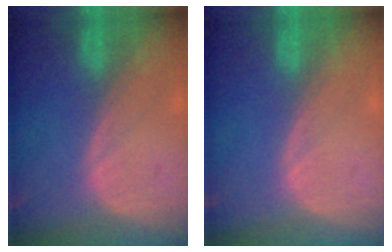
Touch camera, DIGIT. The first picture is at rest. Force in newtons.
{"total": 0.0}